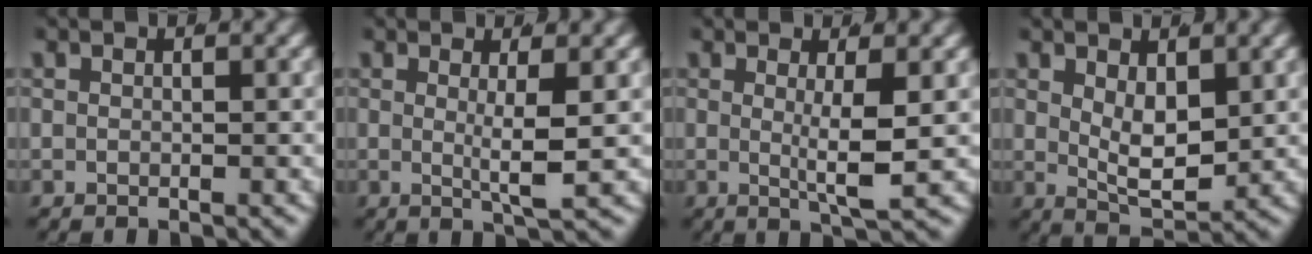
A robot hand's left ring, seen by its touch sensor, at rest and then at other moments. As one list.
[{"total": 2.9, "force": [0.4, -0.2, 2.8], "torque": [-0.049, -0.016, 0.012]}, {"total": 3.6, "force": [0.3, 0.0, 3.5], "torque": [-0.059, -0.016, 0.010]}, {"total": 4.4, "force": [0.8, 2.3, 3.7], "torque": [-0.065, -0.028, 0.024]}]